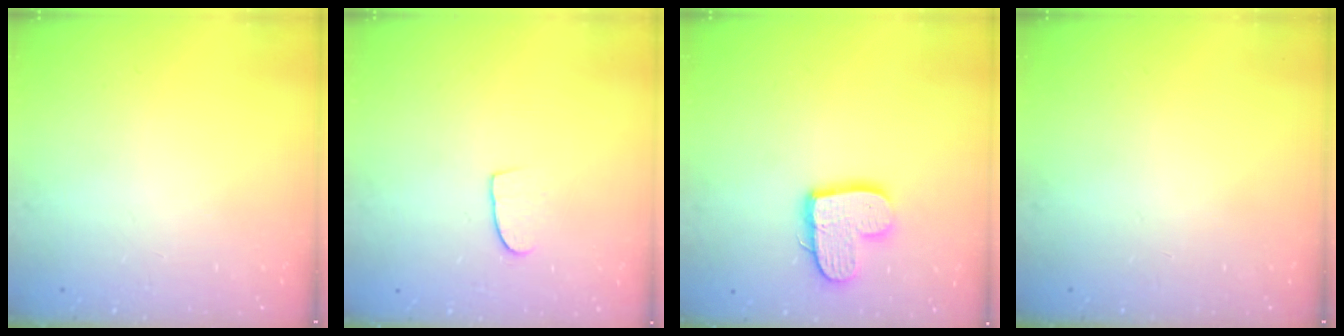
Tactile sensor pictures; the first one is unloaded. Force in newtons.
{"total": 6.1, "press": 6.1, "slide": 0.4}
{"total": 12.5, "press": 12.4, "slide": 1.1}
{"total": 0.0}